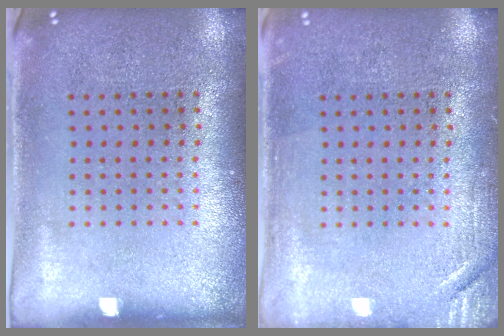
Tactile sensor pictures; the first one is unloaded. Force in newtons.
{"total": 1.7, "press": 1.7, "slide": 0.2}